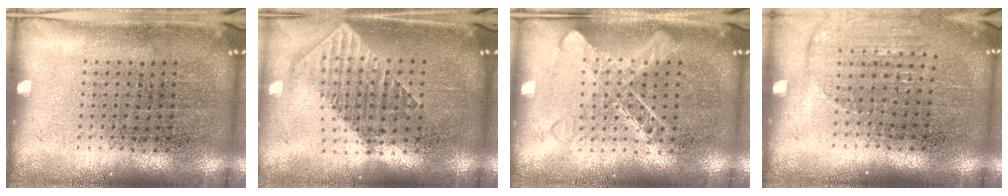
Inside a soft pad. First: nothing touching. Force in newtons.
{"total": 1.9, "press": 1.5, "slide": 1.1}
{"total": 1.4, "press": 1.4, "slide": 0.3}
{"total": 1.1, "press": 1.1, "slide": 0.4}